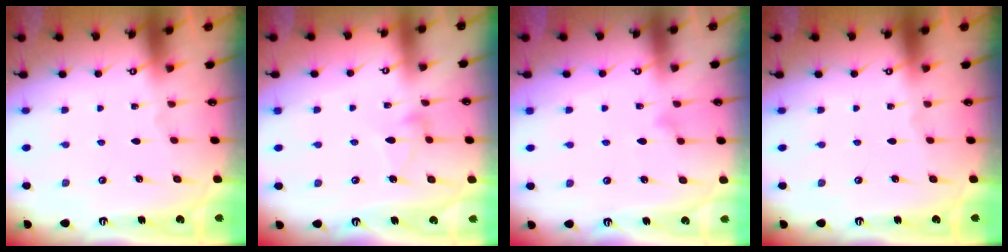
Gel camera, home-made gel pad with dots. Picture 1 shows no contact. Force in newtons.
{"total": 3.6, "press": 3.6, "slide": 0.2}
{"total": 6.5, "press": 6.4, "slide": 0.4}
{"total": 0.0}